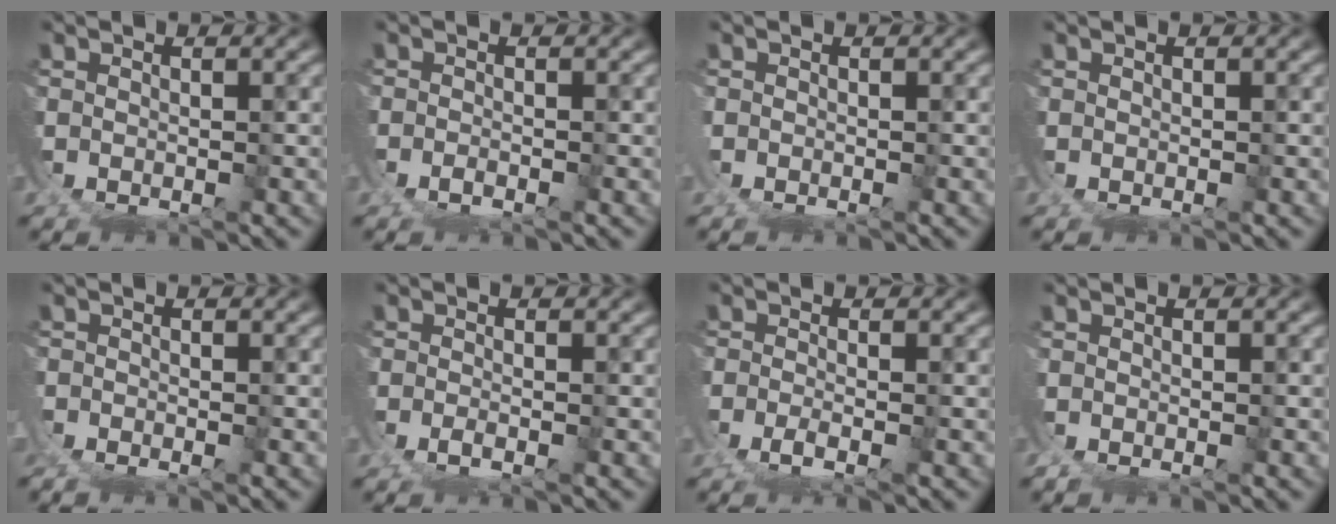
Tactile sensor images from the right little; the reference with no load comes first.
{"total": 1.2, "force": [-1.1, -0.2, 0.3], "torque": [0.003, 0.001, -0.027]}
{"total": 0.6, "force": [-0.2, 0.4, 0.2], "torque": [-0.009, -0.001, -0.005]}
{"total": 0.0}
{"total": 2.1, "force": [-1.7, 1.3, 0.4], "torque": [-0.013, -0.003, -0.036]}
{"total": 1.4, "force": [-1.2, -0.1, 0.6], "torque": [-0.007, -0.002, -0.028]}
{"total": 2.0, "force": [-1.5, 0.1, 1.3], "torque": [-0.020, -0.005, -0.034]}
{"total": 1.0, "force": [-0.6, 0.7, 0.3], "torque": [-0.009, -0.001, -0.014]}